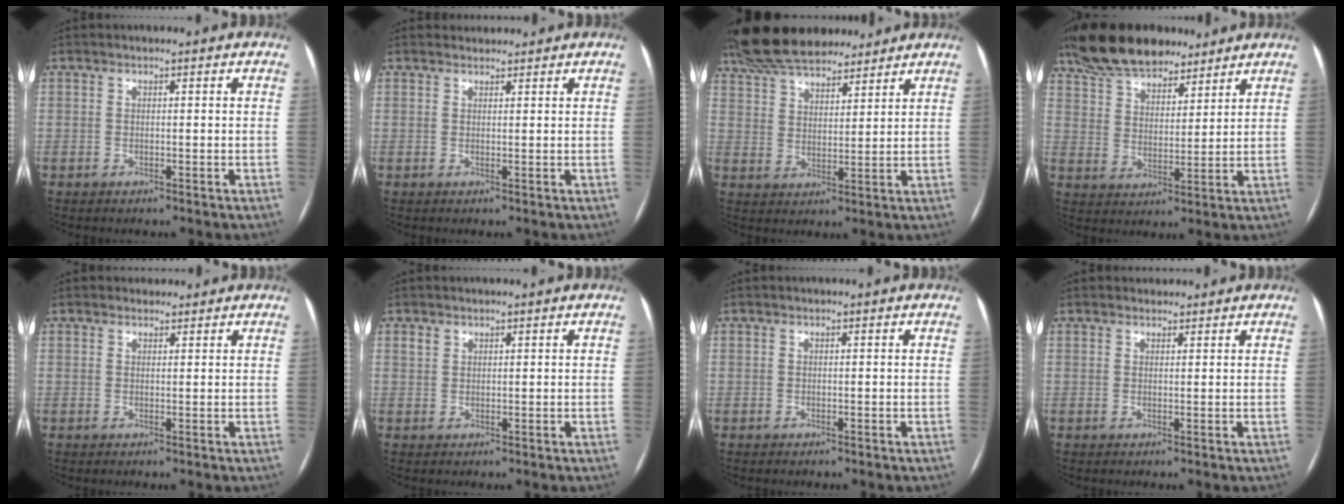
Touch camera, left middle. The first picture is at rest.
{"total": 1.5, "force": [1.5, 0.3, -0.2], "torque": [-0.004, 0.011, 0.027]}
{"total": 16.7, "force": [14.1, 5.1, 7.2], "torque": [-0.144, 0.041, 0.241]}
{"total": 15.3, "force": [12.4, 5.7, 6.9], "torque": [-0.134, 0.036, 0.219]}
{"total": 1.5, "force": [1.3, 0.7, -0.2], "torque": [0.002, 0.006, 0.018]}
{"total": 1.1, "force": [0.8, 0.8, 0.2], "torque": [-0.002, 0.006, 0.016]}
{"total": 0.0}
{"total": 1.7, "force": [1.5, 0.6, -0.1], "torque": [-0.001, 0.010, 0.024]}